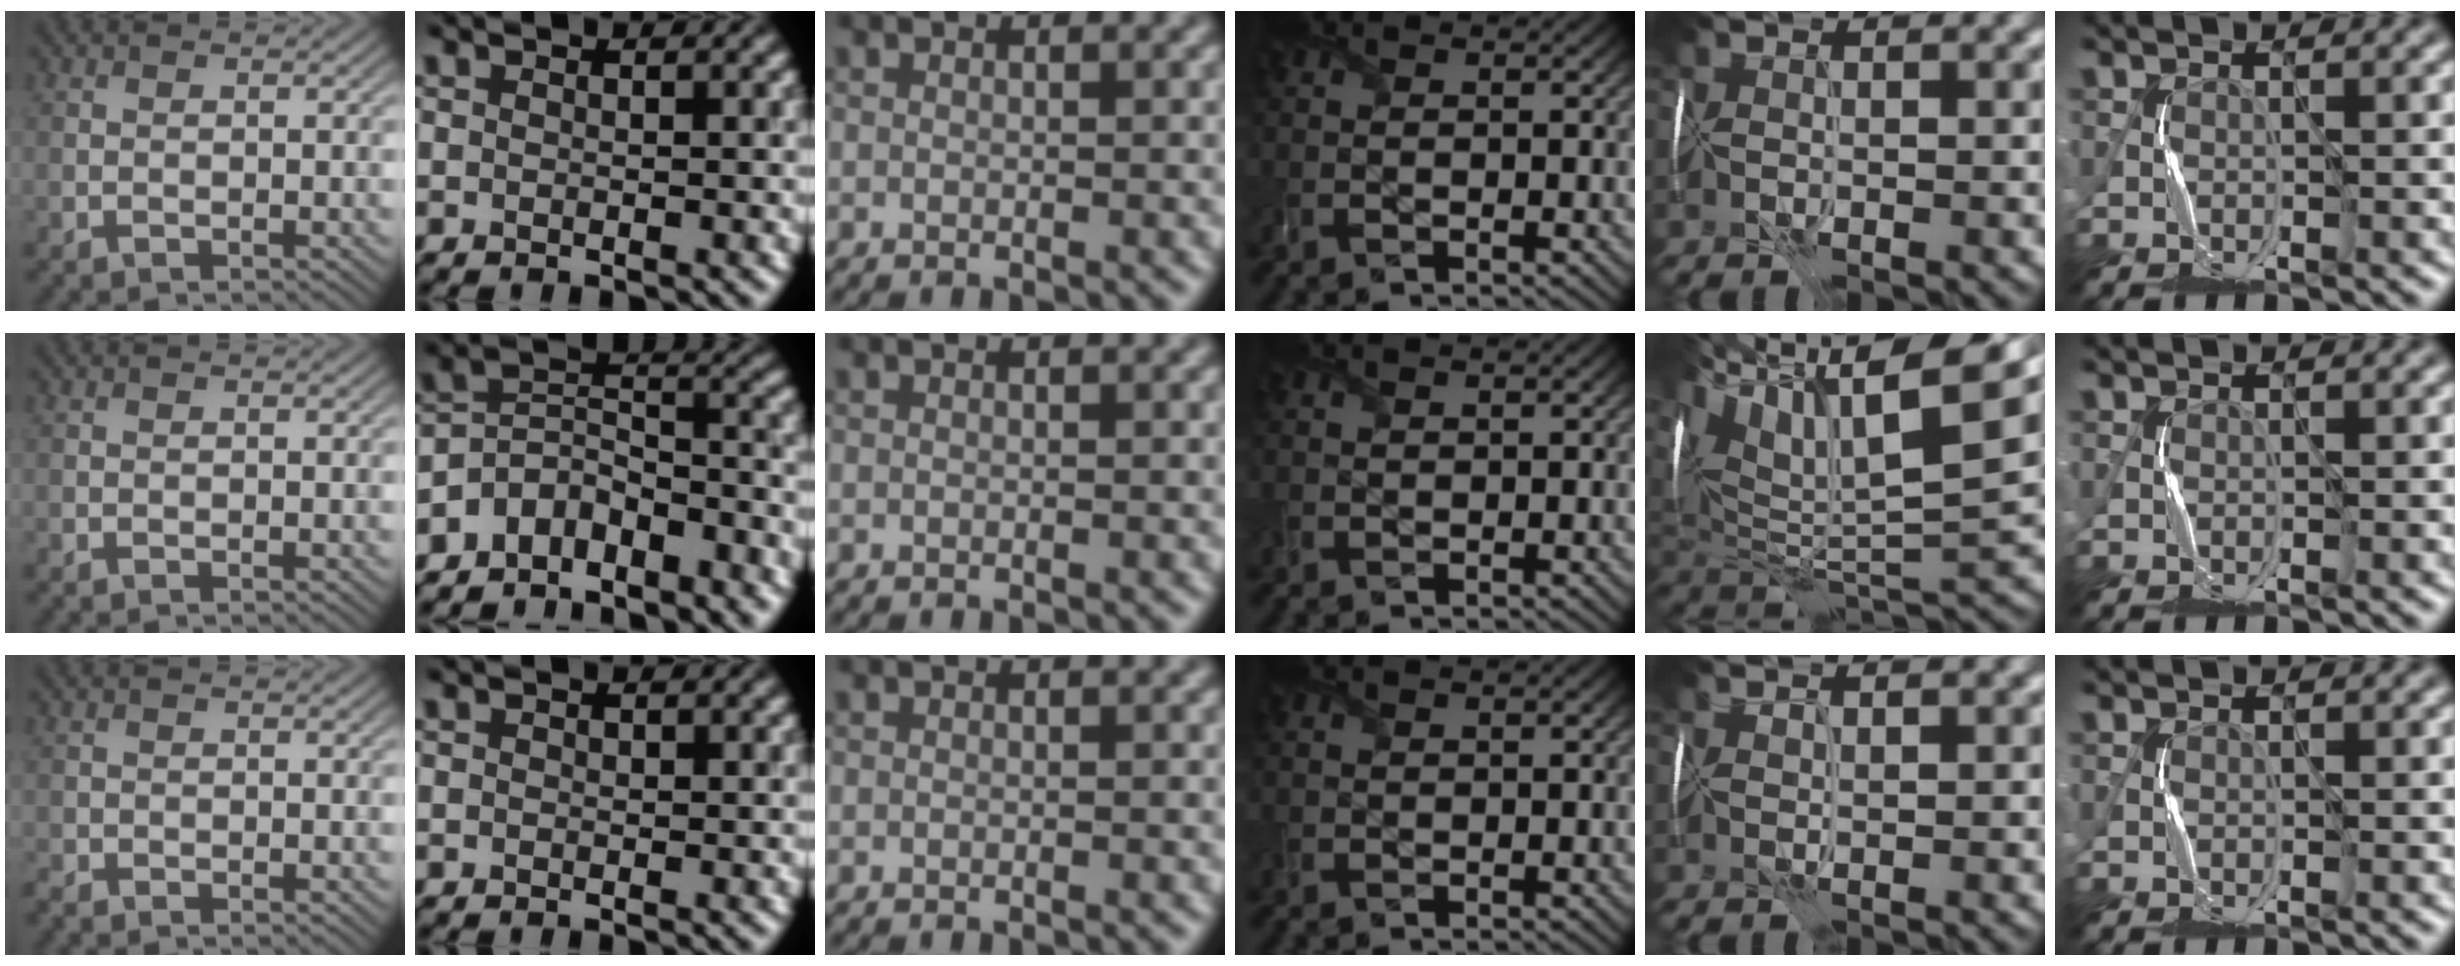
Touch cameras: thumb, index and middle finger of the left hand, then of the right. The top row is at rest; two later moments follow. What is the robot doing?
{"motion": "wrap", "object": "plastic wrap"}